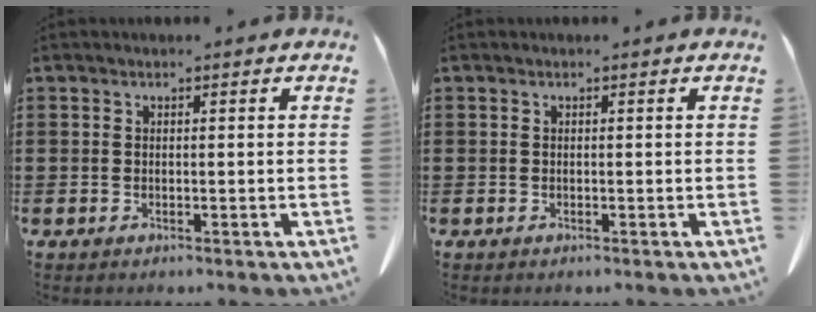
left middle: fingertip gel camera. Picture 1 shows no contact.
{"total": 0.0}